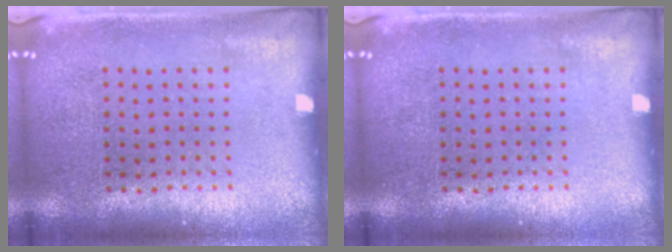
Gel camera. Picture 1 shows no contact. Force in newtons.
{"total": 0.0}